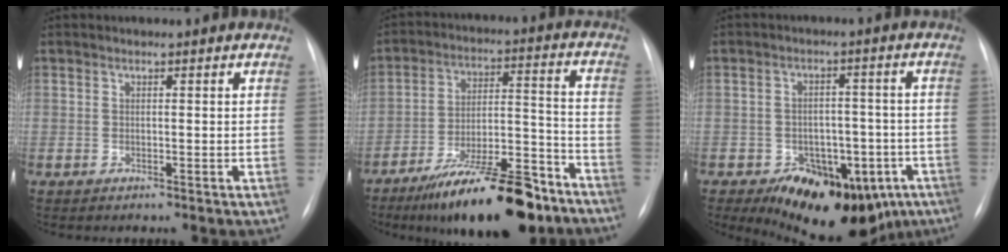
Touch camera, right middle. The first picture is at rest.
{"total": 18.5, "force": [-13.7, 4.3, 11.7], "torque": [-0.149, 0.025, -0.221]}
{"total": 15.5, "force": [-8.7, 8.5, 9.6], "torque": [-0.113, 0.022, -0.115]}